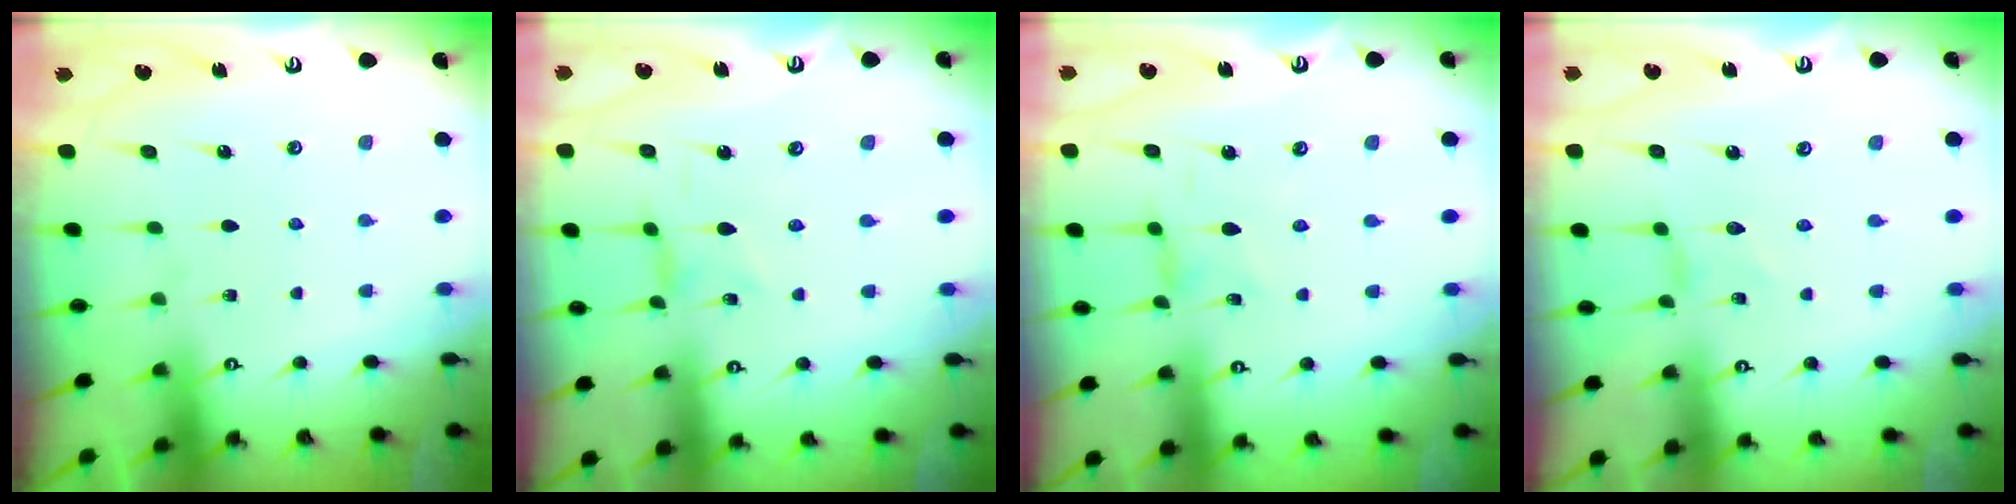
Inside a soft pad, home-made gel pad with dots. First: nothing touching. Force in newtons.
{"total": 0.0}
{"total": 0.9, "press": 0.9, "slide": 0.3}
{"total": 0.0}